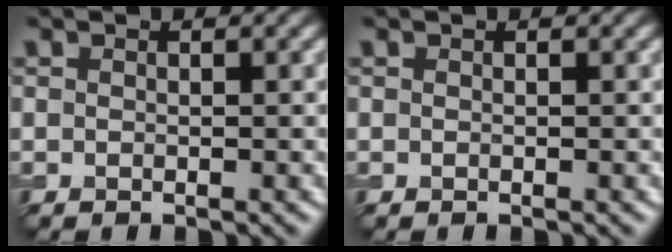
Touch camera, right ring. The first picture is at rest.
{"total": 0.0}